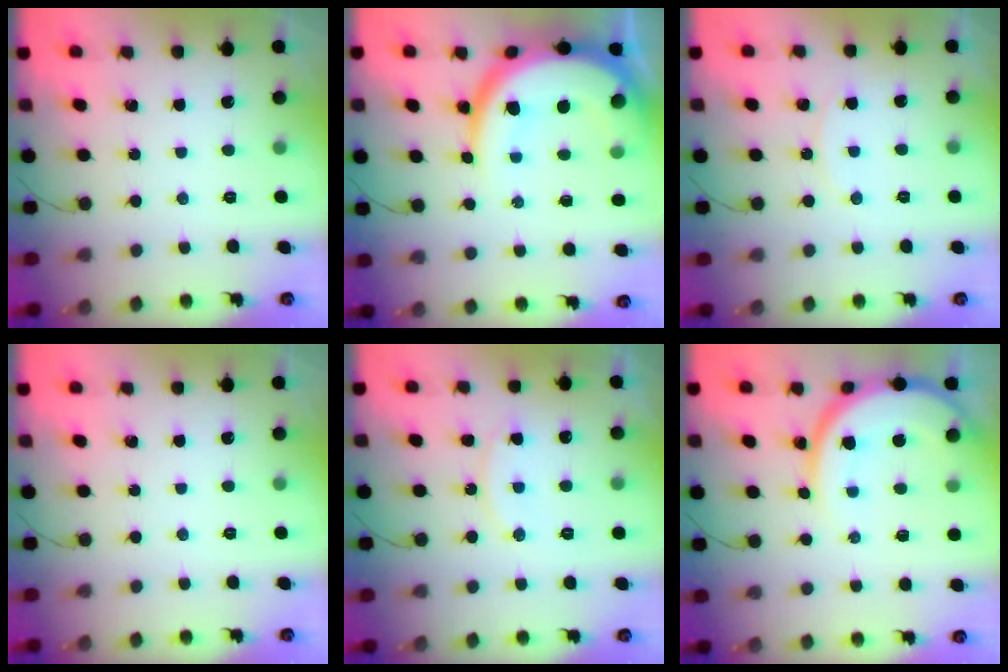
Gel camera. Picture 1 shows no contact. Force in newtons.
{"total": 19.7, "press": 19.6, "slide": 1.6}
{"total": 4.8, "press": 4.8, "slide": 0.4}
{"total": 0.0}
{"total": 10.2, "press": 10.2, "slide": 0.8}
{"total": 11.1, "press": 11.0, "slide": 1.2}